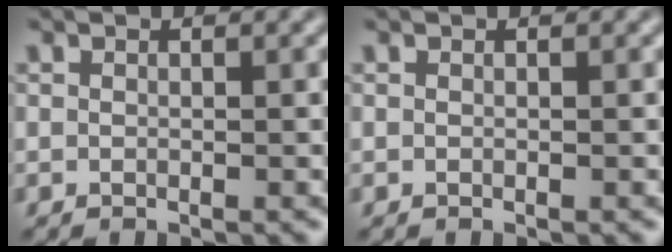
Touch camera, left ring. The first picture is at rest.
{"total": 0.0}